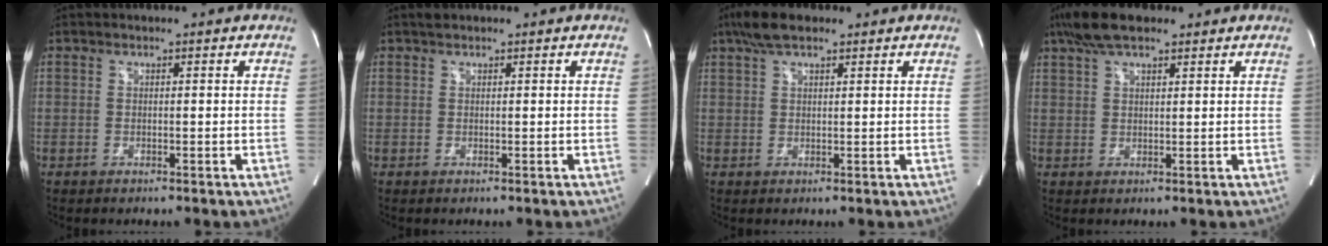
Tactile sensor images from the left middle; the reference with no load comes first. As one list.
[{"total": 0.7, "force": [0.6, 0.2, 0.3], "torque": [-0.015, 0.011, 0.015]}, {"total": 5.3, "force": [3.8, 1.7, 3.4], "torque": [-0.076, 0.020, 0.069]}, {"total": 7.3, "force": [5.3, 2.3, 4.6], "torque": [-0.097, 0.024, 0.096]}]